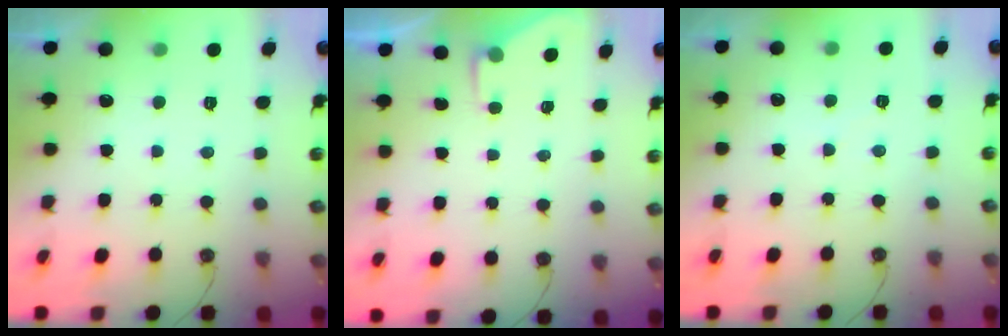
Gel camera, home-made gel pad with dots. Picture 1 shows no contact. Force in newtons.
{"total": 2.7, "press": 2.6, "slide": 0.5}
{"total": 2.3, "press": 2.3, "slide": 0.3}